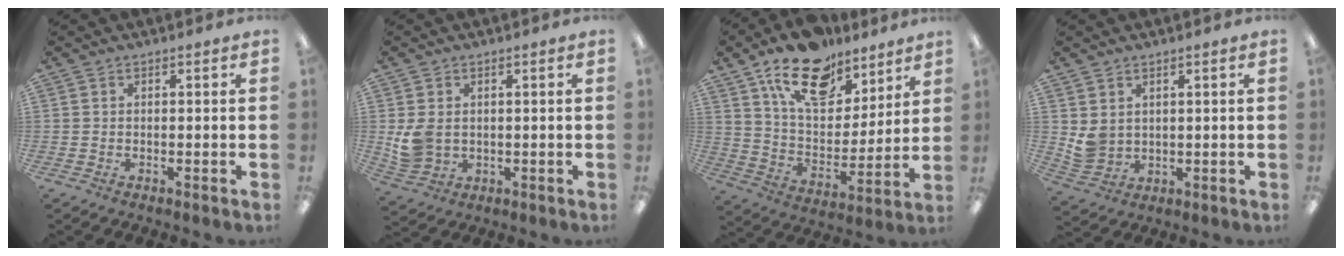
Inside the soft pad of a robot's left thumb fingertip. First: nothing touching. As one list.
[{"total": 5.8, "force": [1.0, 4.7, 3.2], "torque": [-0.066, 0.004, 0.022]}, {"total": 18.4, "force": [12.8, 9.5, 9.1], "torque": [-0.156, -0.069, 0.226]}, {"total": 4.3, "force": [2.4, 3.3, 1.3], "torque": [-0.025, -0.008, 0.047]}]